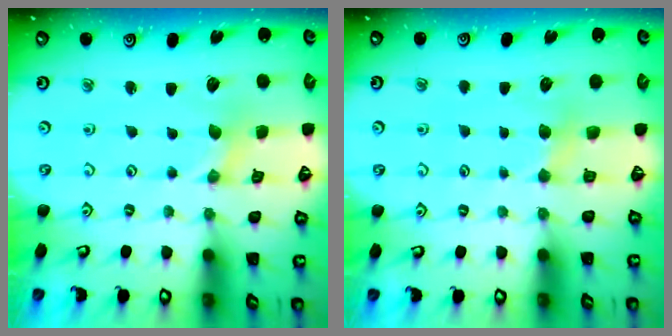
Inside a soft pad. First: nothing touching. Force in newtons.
{"total": 3.0, "press": 2.9, "slide": 0.3}